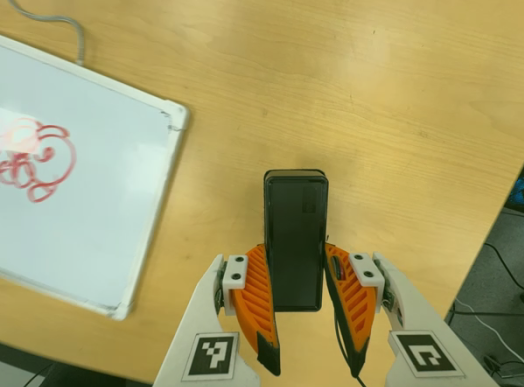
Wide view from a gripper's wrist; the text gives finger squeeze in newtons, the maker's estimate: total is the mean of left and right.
{"total": 5.2, "left": 3.5, "right": 6.9}